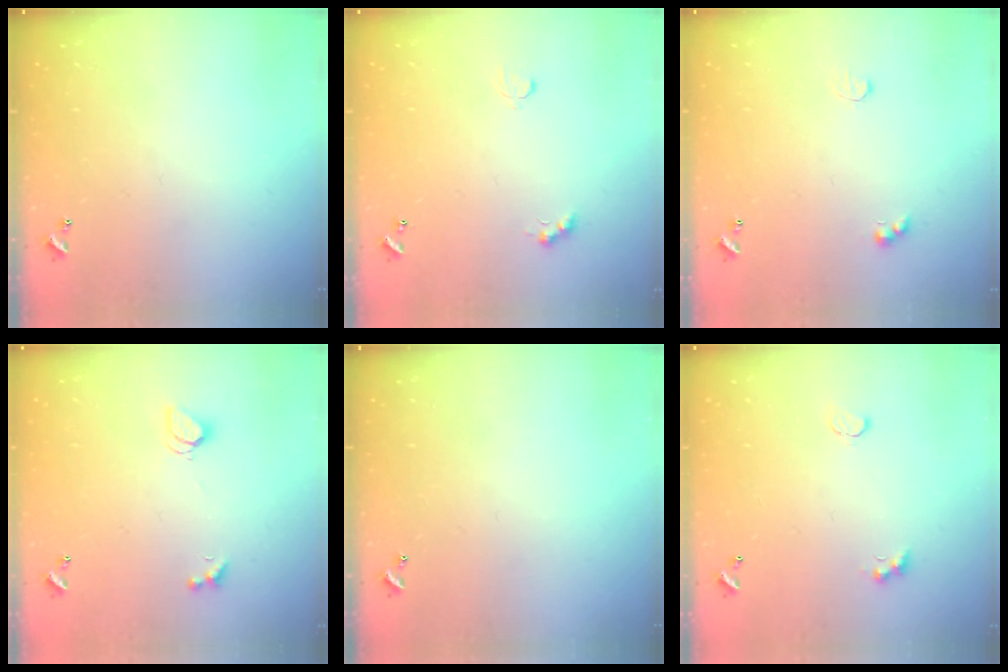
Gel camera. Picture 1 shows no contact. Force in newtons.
{"total": 1.7, "press": 1.5, "slide": 0.6}
{"total": 2.5, "press": 2.4, "slide": 0.7}
{"total": 2.0, "press": 2.0, "slide": 0.5}
{"total": 0.0}
{"total": 2.9, "press": 2.8, "slide": 0.6}